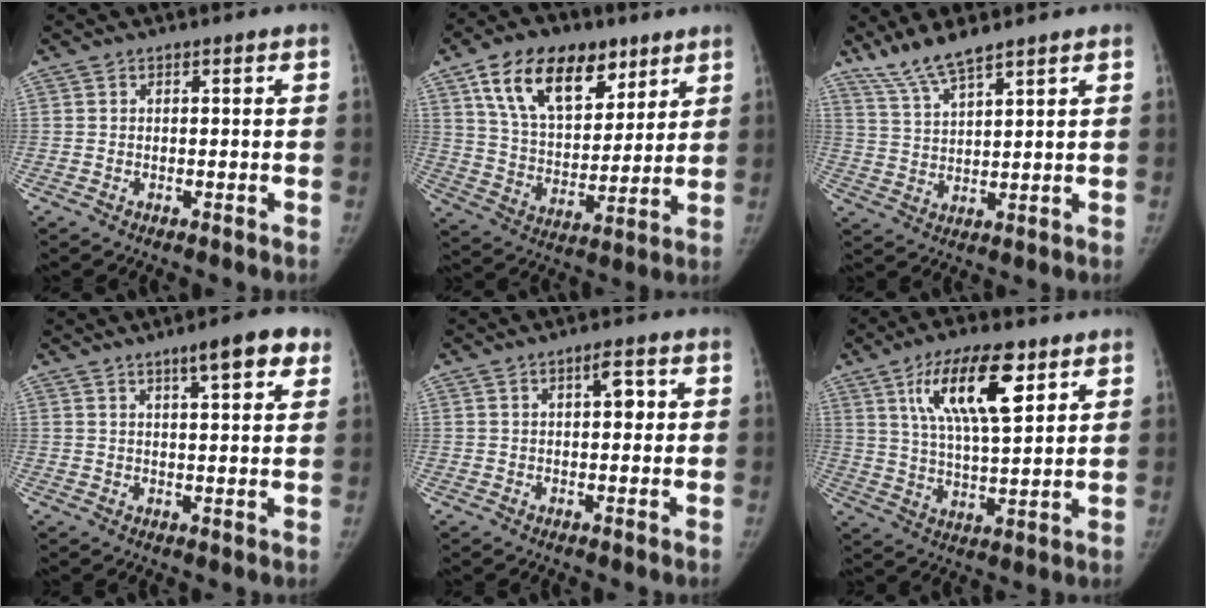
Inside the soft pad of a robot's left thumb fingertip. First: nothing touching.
{"total": 19.4, "force": [10.4, 11.4, 11.7], "torque": [-0.155, -0.033, 0.184]}
{"total": 7.4, "force": [6.0, 1.2, 4.1], "torque": [-0.084, -0.025, 0.128]}
{"total": 8.0, "force": [4.6, 1.9, 6.2], "torque": [-0.068, -0.011, 0.061]}
{"total": 3.6, "force": [0.9, 1.6, 3.1], "torque": [-0.039, 0.002, 0.010]}
{"total": 15.6, "force": [7.3, 5.5, 12.6], "torque": [-0.197, -0.025, 0.132]}